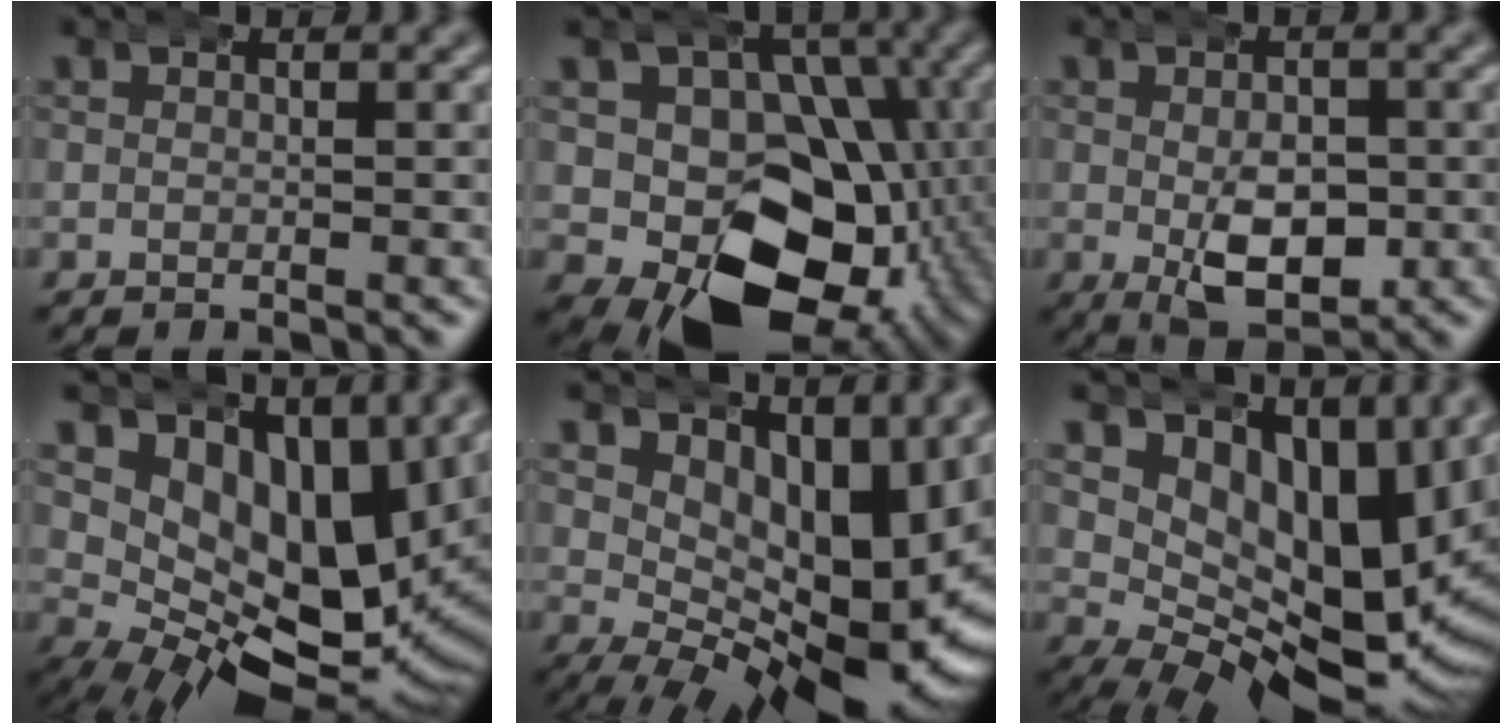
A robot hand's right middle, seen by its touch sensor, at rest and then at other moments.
{"total": 17.1, "force": [-1.3, 13.2, 10.8], "torque": [-0.204, -0.073, 0.003]}
{"total": 5.6, "force": [0.4, 3.2, 4.5], "torque": [-0.069, -0.015, 0.015]}
{"total": 14.8, "force": [3.6, 9.3, 10.9], "torque": [-0.176, -0.021, 0.063]}
{"total": 12.0, "force": [2.1, 5.8, 10.3], "torque": [-0.137, -0.028, 0.055]}
{"total": 14.4, "force": [3.4, 8.4, 11.2], "torque": [-0.171, -0.018, 0.063]}